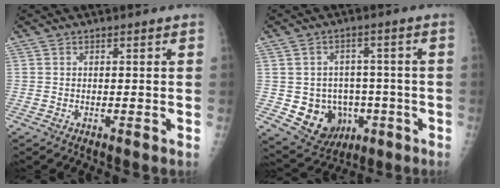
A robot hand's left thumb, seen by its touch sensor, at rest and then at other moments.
{"total": 11.6, "force": [-2.8, 10.0, 5.1], "torque": [-0.052, 0.016, -0.025]}